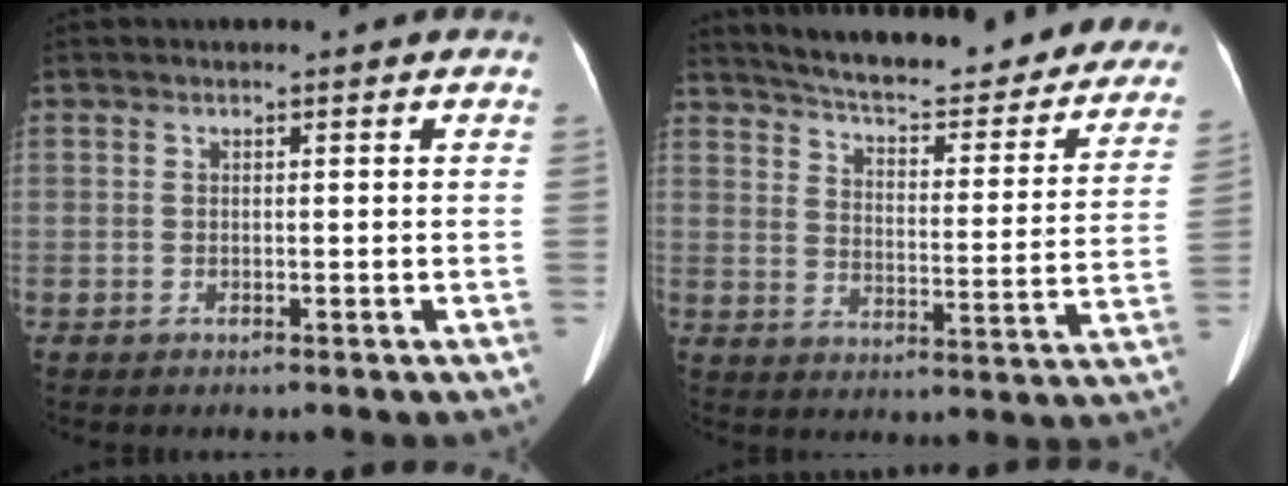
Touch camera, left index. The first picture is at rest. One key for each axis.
{"total": 29.4, "fx": 26.2, "fy": 6.2, "fz": 11.9, "tx": -0.182, "ty": -0.065, "tz": 0.321}